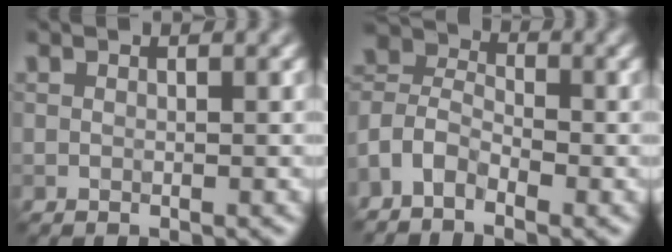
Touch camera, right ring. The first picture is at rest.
{"total": 4.2, "force": [-2.4, 2.5, 2.3], "torque": [-0.046, 0.003, -0.063]}